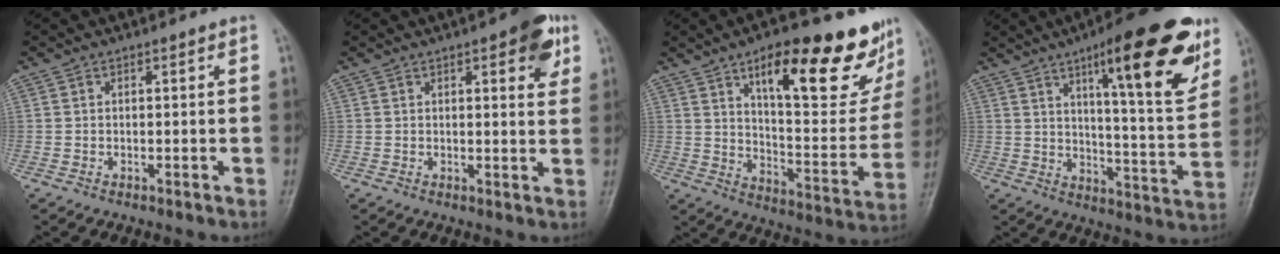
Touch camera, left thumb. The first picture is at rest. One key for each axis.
{"total": 7.0, "fx": 3.4, "fy": 2.5, "fz": 5.6, "tx": -0.051, "ty": -0.010, "tz": 0.035}
{"total": 26.5, "fx": 15.2, "fy": 9.0, "fz": 19.7, "tx": -0.228, "ty": -0.054, "tz": 0.227}
{"total": 22.7, "fx": 12.0, "fy": 5.4, "fz": 18.5, "tx": -0.224, "ty": -0.048, "tz": 0.173}